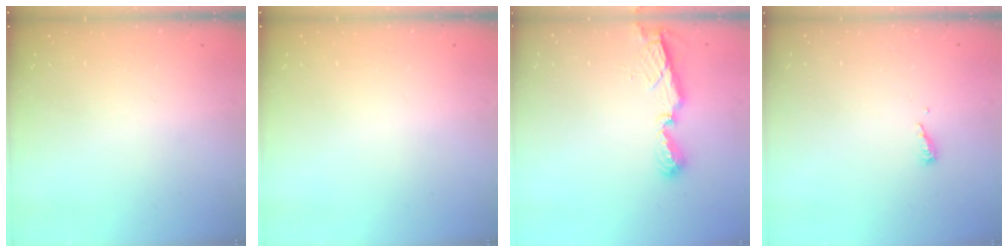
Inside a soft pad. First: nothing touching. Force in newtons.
{"total": 0.0}
{"total": 7.2, "press": 7.2, "slide": 0.2}
{"total": 4.7, "press": 4.6, "slide": 0.4}